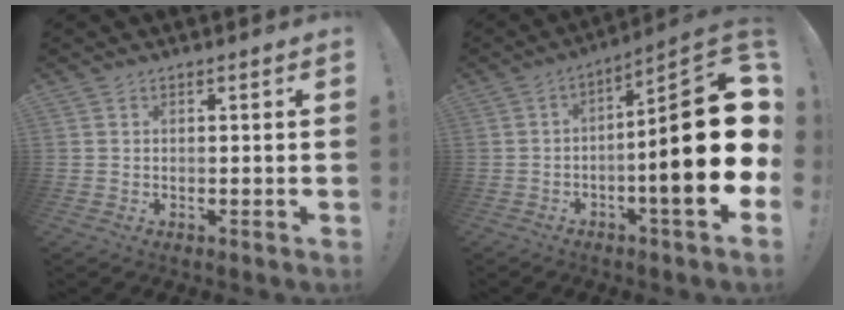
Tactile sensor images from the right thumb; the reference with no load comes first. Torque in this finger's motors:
{"motor_torque": [2.41, 2.60, 2.09, -0.68, 0.30]}